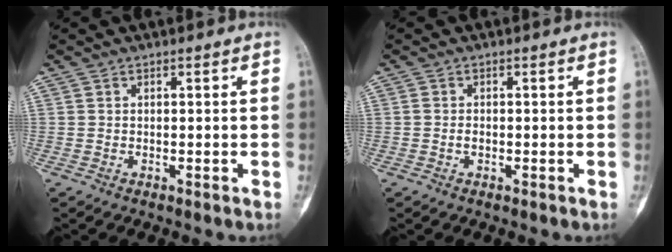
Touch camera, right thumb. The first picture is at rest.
{"total": 1.1, "force": [-0.3, 0.7, 0.7], "torque": [-0.013, 0.003, -0.006]}